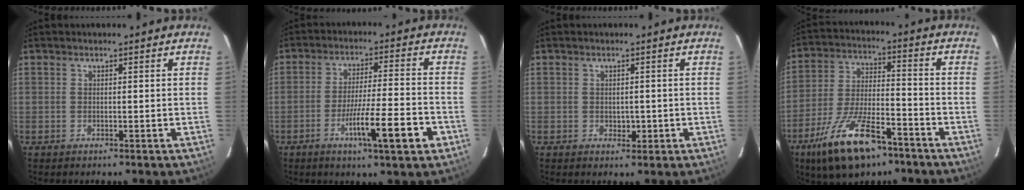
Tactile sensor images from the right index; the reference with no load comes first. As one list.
[{"total": 10.8, "force": [-4.8, 0.3, 9.6], "torque": [-0.159, -0.007, -0.075]}, {"total": 1.6, "force": [-0.4, 1.2, 1.1], "torque": [-0.014, 0.000, 0.002]}, {"total": 14.7, "force": [-9.4, 4.6, 10.3], "torque": [-0.205, -0.013, -0.166]}]